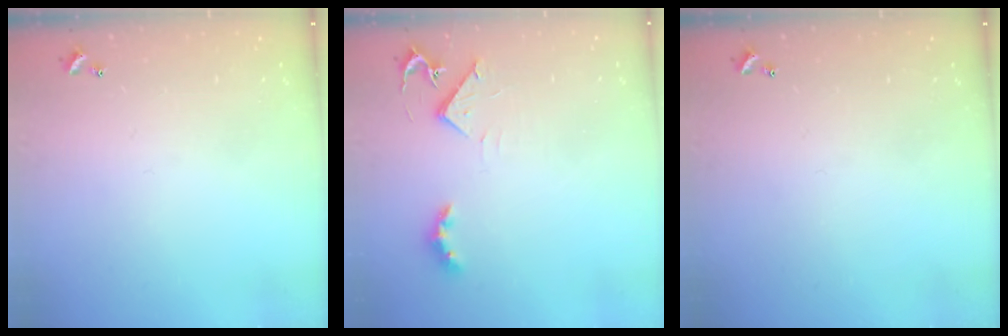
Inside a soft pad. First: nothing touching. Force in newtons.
{"total": 4.1, "press": 4.0, "slide": 0.5}
{"total": 0.0}